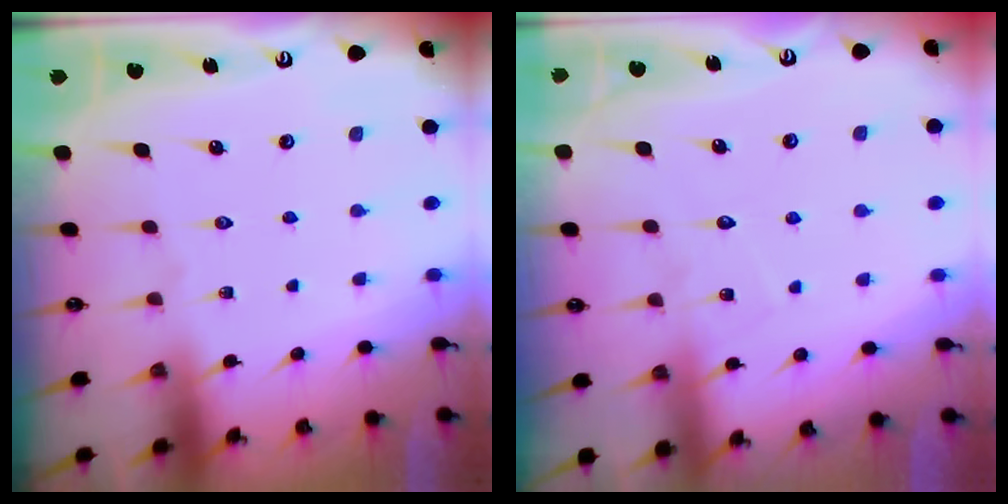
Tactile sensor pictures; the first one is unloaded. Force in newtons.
{"total": 4.1, "press": 4.1, "slide": 0.4}